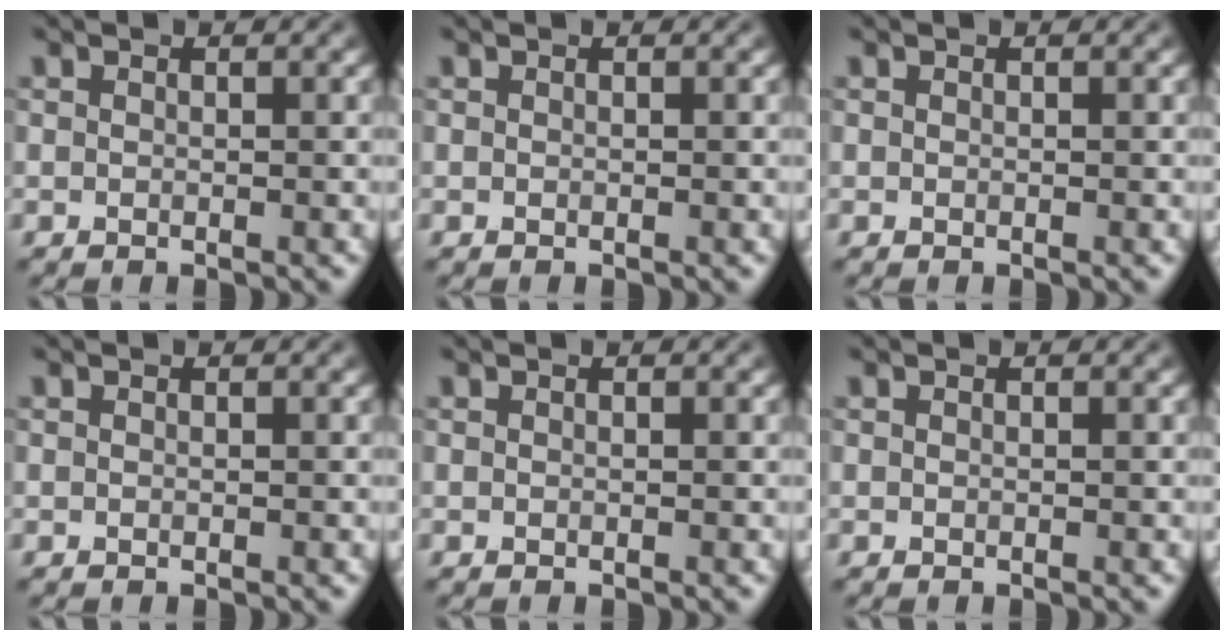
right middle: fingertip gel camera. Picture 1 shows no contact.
{"total": 0.0}
{"total": 0.0}
{"total": 0.0}
{"total": 0.0}
{"total": 0.0}